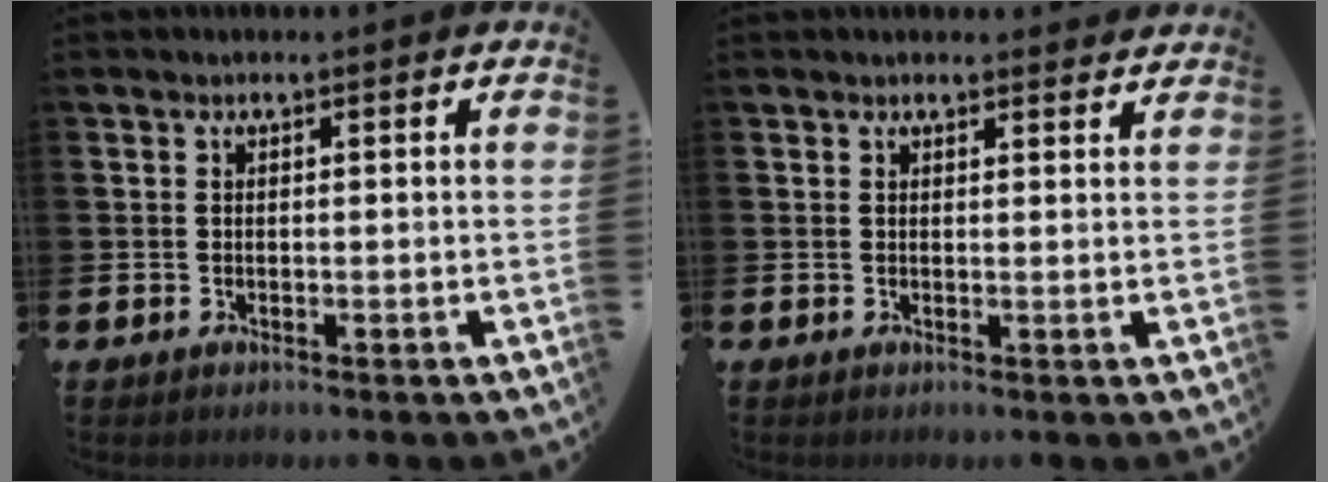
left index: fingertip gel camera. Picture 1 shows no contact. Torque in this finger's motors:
{"motor_torque": [0.63, -1.06, -0.01, 0.06]}